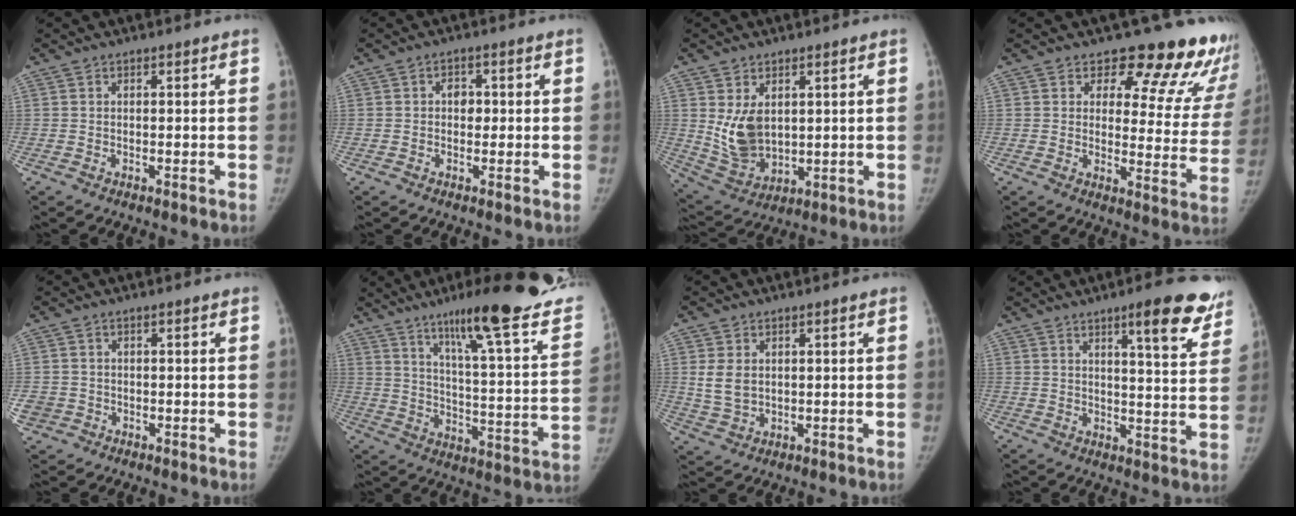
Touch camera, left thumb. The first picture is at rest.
{"total": 2.4, "force": [0.1, 1.9, 1.5], "torque": [-0.005, 0.005, -0.004]}
{"total": 9.7, "force": [2.1, 6.6, 6.8], "torque": [-0.105, -0.024, 0.063]}
{"total": 17.3, "force": [14.7, 6.8, 5.9], "torque": [-0.002, -0.111, 0.157]}
{"total": 3.7, "force": [-0.9, 3.3, 1.2], "torque": [-0.025, 0.006, -0.011]}
{"total": 27.8, "force": [20.8, 3.3, 18.1], "torque": [-0.241, -0.107, 0.289]}
{"total": 5.3, "force": [1.1, 3.9, 3.5], "torque": [-0.062, -0.007, 0.031]}
{"total": 12.6, "force": [8.0, 2.7, 9.3], "torque": [-0.087, -0.044, 0.100]}